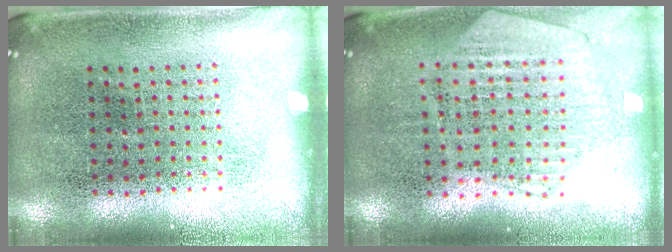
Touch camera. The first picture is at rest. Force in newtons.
{"total": 1.1, "press": 1.1, "slide": 0.1}